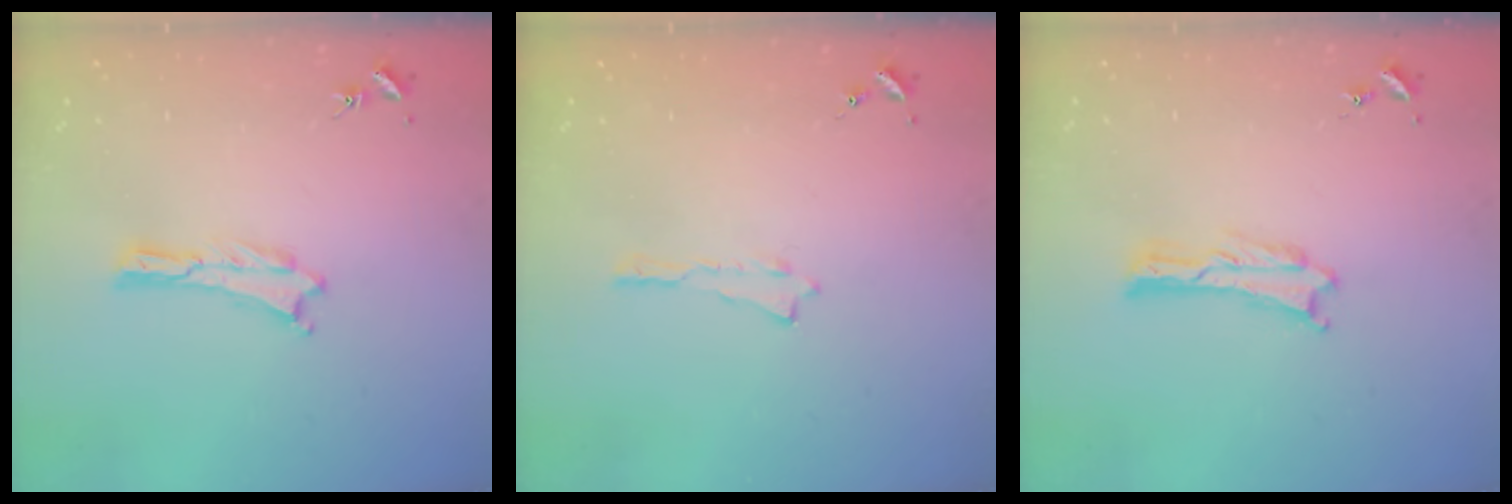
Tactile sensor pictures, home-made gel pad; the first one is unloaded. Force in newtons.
{"total": 0.0}
{"total": 0.0}